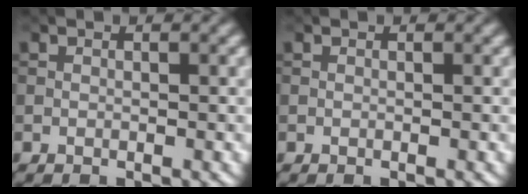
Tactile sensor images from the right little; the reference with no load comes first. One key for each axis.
{"total": 0.0}